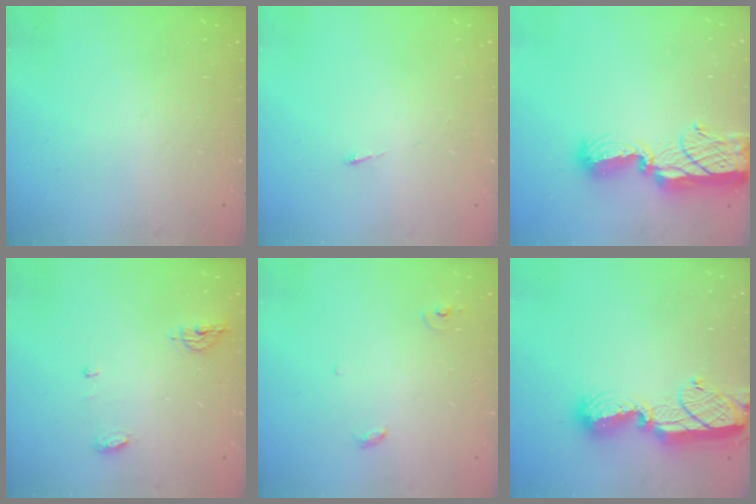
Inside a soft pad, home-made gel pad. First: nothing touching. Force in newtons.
{"total": 2.6, "press": 2.5, "slide": 0.3}
{"total": 14.1, "press": 14.1, "slide": 0.7}
{"total": 9.0, "press": 5.9, "slide": 6.9}
{"total": 3.6, "press": 3.6, "slide": 0.2}
{"total": 12.7, "press": 12.7, "slide": 1.0}